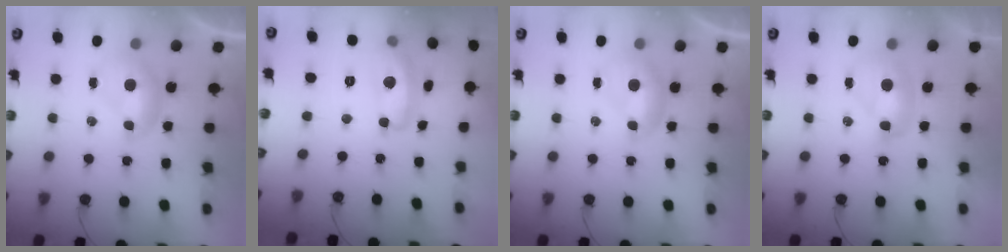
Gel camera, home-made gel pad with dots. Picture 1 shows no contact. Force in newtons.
{"total": 8.0, "press": 8.0, "slide": 0.9}
{"total": 0.0}
{"total": 2.4, "press": 2.4, "slide": 0.2}